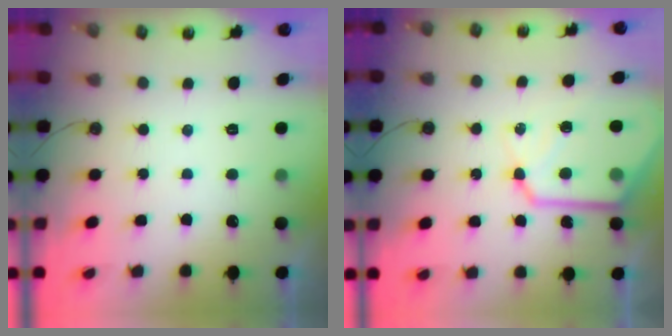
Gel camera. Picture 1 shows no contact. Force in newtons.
{"total": 15.7, "press": 15.6, "slide": 1.5}